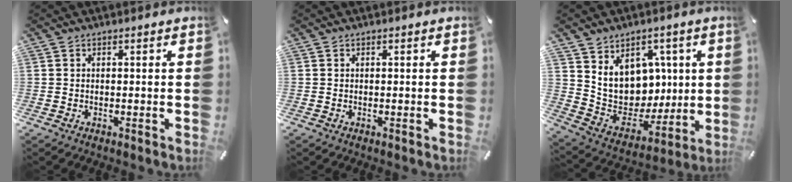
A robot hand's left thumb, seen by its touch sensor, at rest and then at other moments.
{"total": 0.0}
{"total": 13.4, "force": [4.9, 11.3, 5.3], "torque": [-0.102, -0.039, 0.107]}